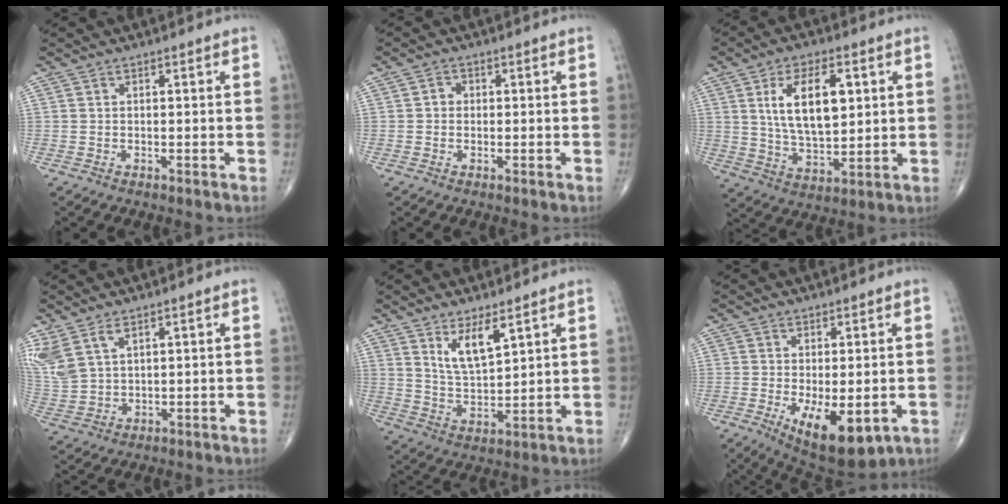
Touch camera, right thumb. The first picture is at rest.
{"total": 1.6, "force": [0.0, 1.4, 0.7], "torque": [-0.001, 0.005, -0.005]}
{"total": 14.0, "force": [3.7, 7.0, 11.5], "torque": [-0.186, -0.013, 0.075]}
{"total": 9.1, "force": [5.1, 4.9, 5.8], "torque": [-0.144, -0.008, 0.120]}
{"total": 7.6, "force": [4.3, 2.6, 5.6], "torque": [-0.095, -0.038, 0.088]}
{"total": 11.6, "force": [-3.8, 5.1, 9.8], "torque": [-0.139, -0.018, -0.042]}